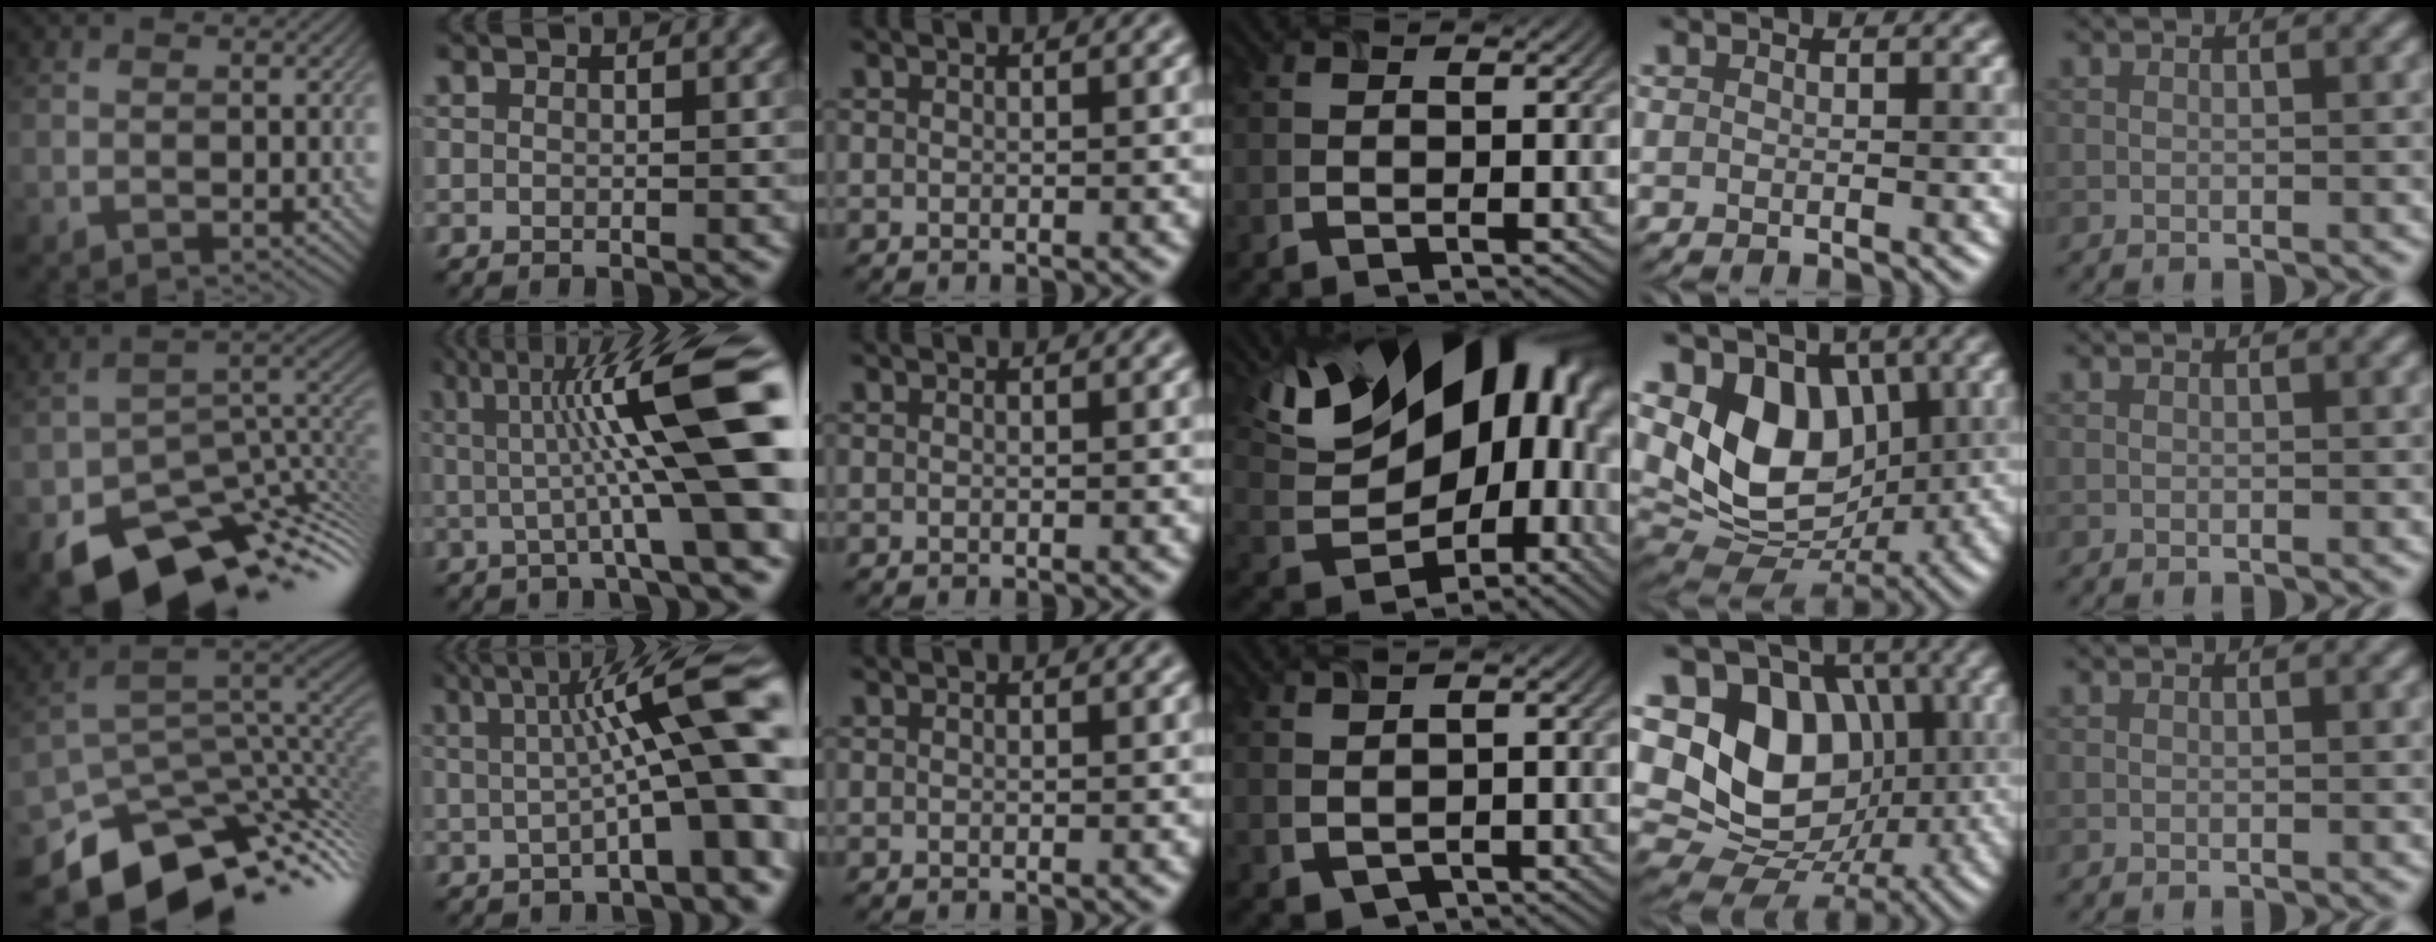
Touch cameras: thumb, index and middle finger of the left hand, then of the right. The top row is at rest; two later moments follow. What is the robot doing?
{"motion": "open", "object": "airpods case & airpods"}